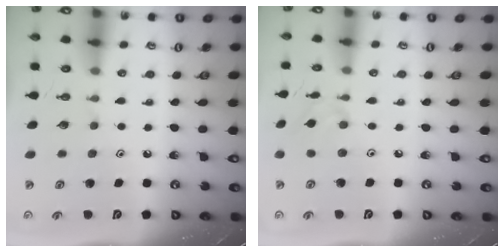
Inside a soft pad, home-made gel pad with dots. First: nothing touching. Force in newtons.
{"total": 6.5, "press": 6.4, "slide": 0.9}